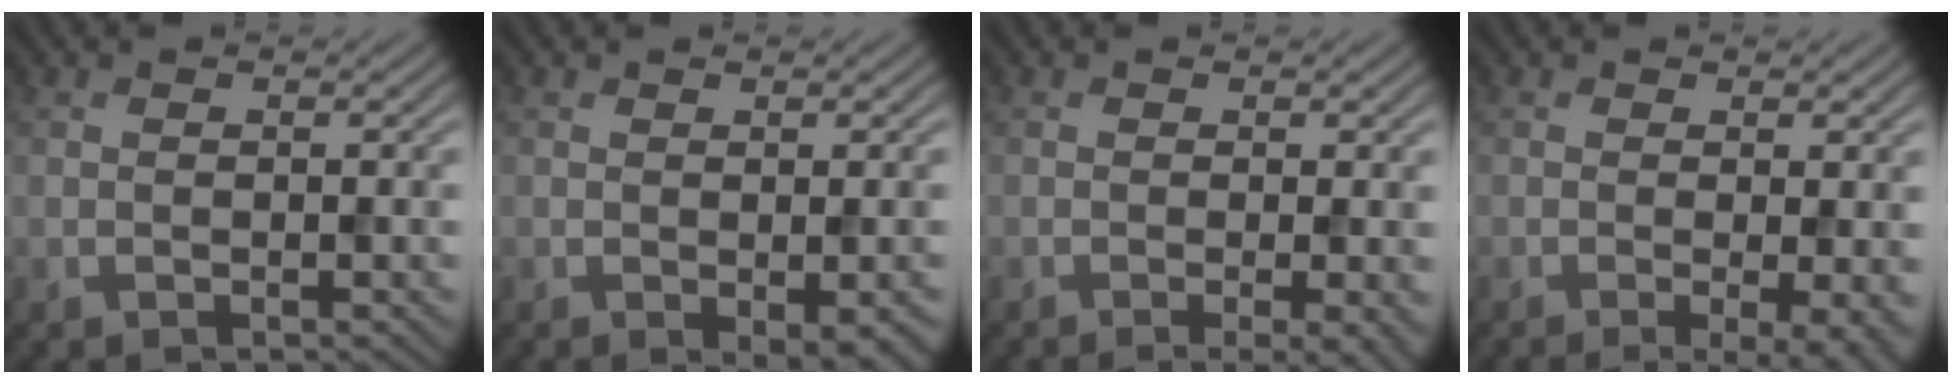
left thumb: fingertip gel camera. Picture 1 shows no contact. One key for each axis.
{"total": 3.4, "fx": -1.2, "fy": 0.9, "fz": 3.1, "tx": -0.047, "ty": -0.008, "tz": -0.011}
{"total": 4.0, "fx": -1.2, "fy": 0.9, "fz": 3.7, "tx": -0.053, "ty": -0.004, "tz": -0.020}
{"total": 5.1, "fx": -1.2, "fy": 1.2, "fz": 4.8, "tx": -0.070, "ty": -0.009, "tz": -0.015}